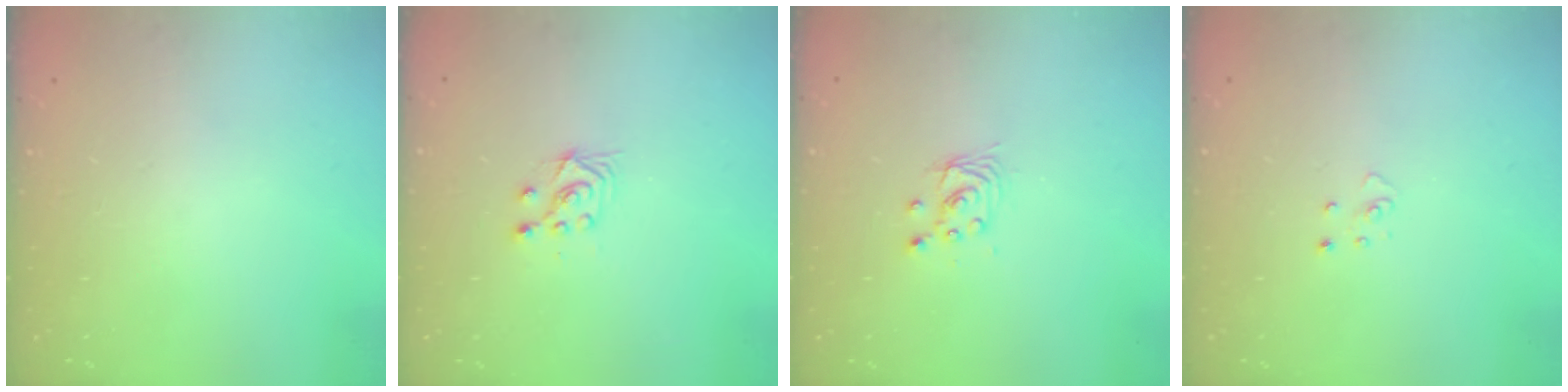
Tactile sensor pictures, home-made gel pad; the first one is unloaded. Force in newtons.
{"total": 4.0, "press": 3.8, "slide": 1.1}
{"total": 2.9, "press": 2.9, "slide": 0.2}
{"total": 3.4, "press": 3.4, "slide": 0.1}